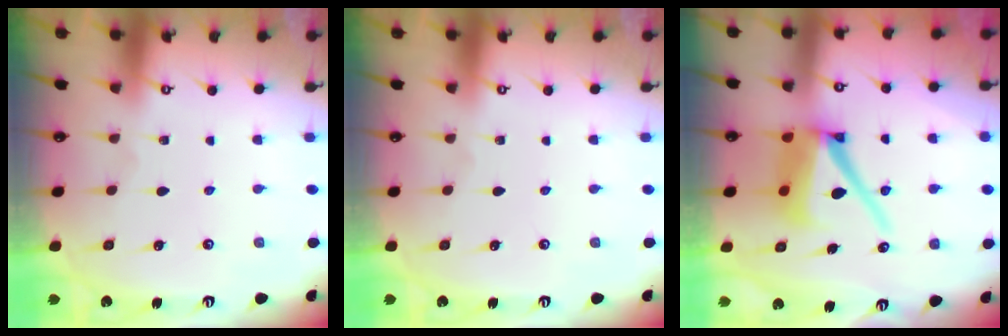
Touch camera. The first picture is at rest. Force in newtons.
{"total": 0.0}
{"total": 12.1, "press": 11.9, "slide": 1.6}